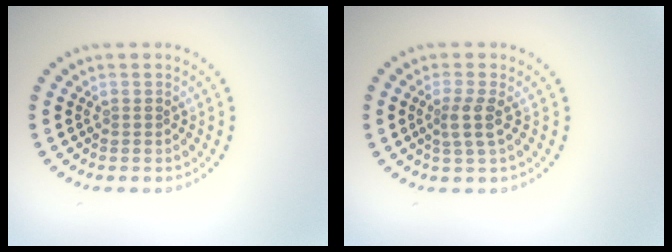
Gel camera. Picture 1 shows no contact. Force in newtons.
{"total": 2.1, "press": 1.7, "slide": 1.3}